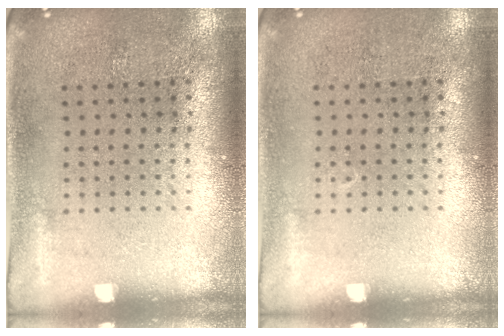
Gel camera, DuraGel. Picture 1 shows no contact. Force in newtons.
{"total": 0.0}